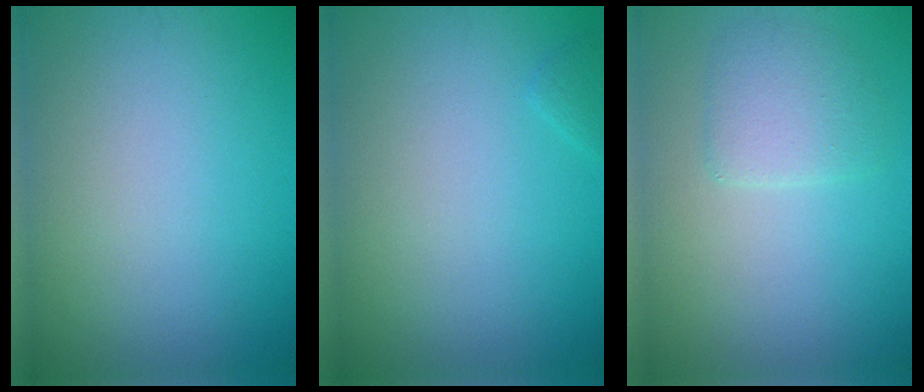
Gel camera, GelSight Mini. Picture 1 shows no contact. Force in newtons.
{"total": 0.6, "press": 0.6, "slide": 0.1}
{"total": 2.5, "press": 2.5, "slide": 0.2}